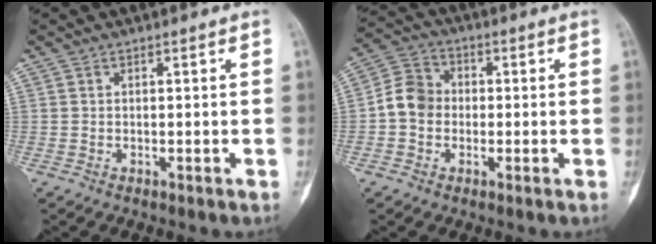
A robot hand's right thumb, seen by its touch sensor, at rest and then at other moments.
{"total": 6.9, "force": [-0.8, 5.9, 3.5], "torque": [-0.046, 0.020, -0.030]}